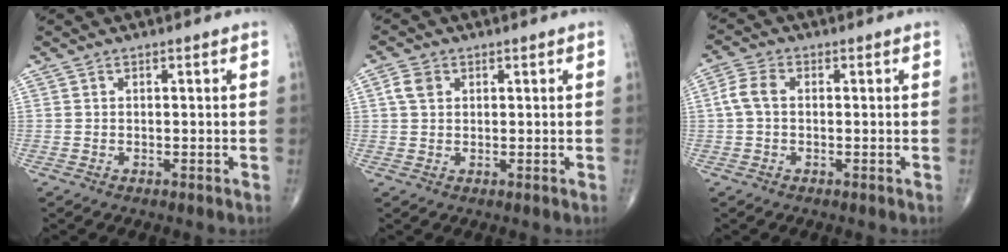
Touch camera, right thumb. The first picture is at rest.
{"total": 3.0, "force": [1.0, 2.3, 1.7], "torque": [-0.032, 0.006, 0.018]}
{"total": 4.1, "force": [0.1, 2.6, 3.1], "torque": [-0.070, 0.012, -0.005]}